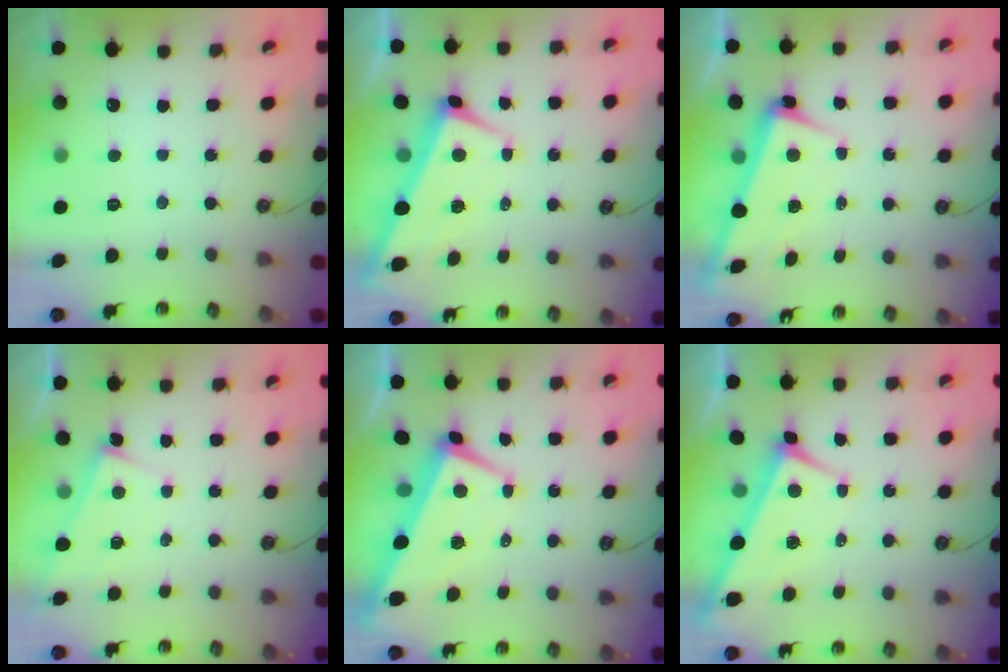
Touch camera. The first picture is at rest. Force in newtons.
{"total": 1.8, "press": 1.5, "slide": 0.9}
{"total": 3.0, "press": 2.9, "slide": 0.8}
{"total": 4.2, "press": 4.1, "slide": 0.3}
{"total": 1.4, "press": 1.1, "slide": 0.8}
{"total": 3.9, "press": 3.8, "slide": 0.6}